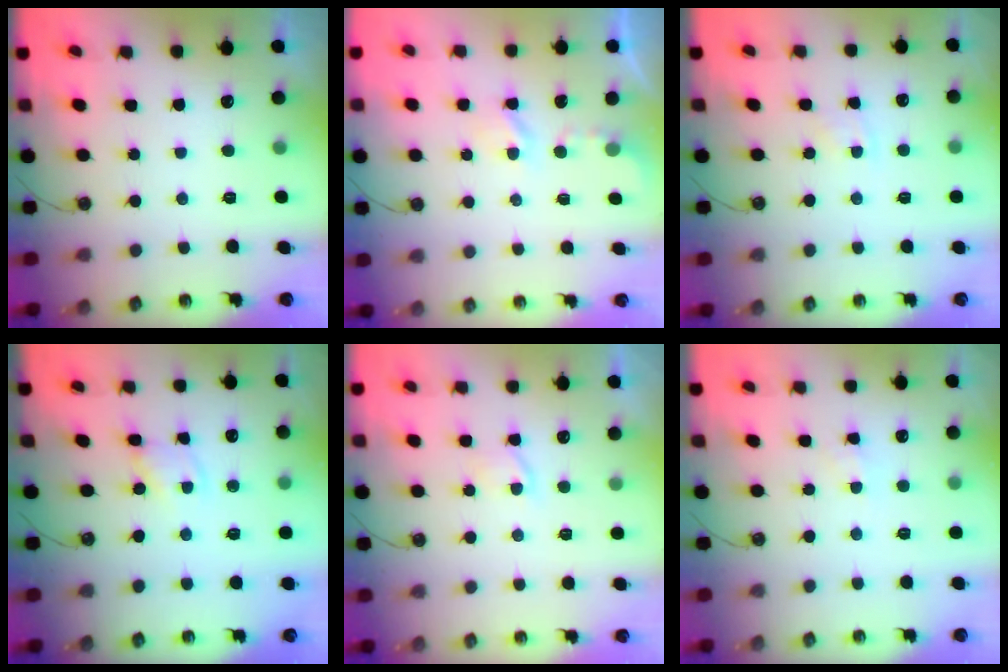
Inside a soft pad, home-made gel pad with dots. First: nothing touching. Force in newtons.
{"total": 2.7, "press": 2.7, "slide": 0.5}
{"total": 4.7, "press": 4.6, "slide": 0.6}
{"total": 1.9, "press": 1.9, "slide": 0.3}
{"total": 2.1, "press": 2.1, "slide": 0.4}
{"total": 2.7, "press": 2.7, "slide": 0.4}